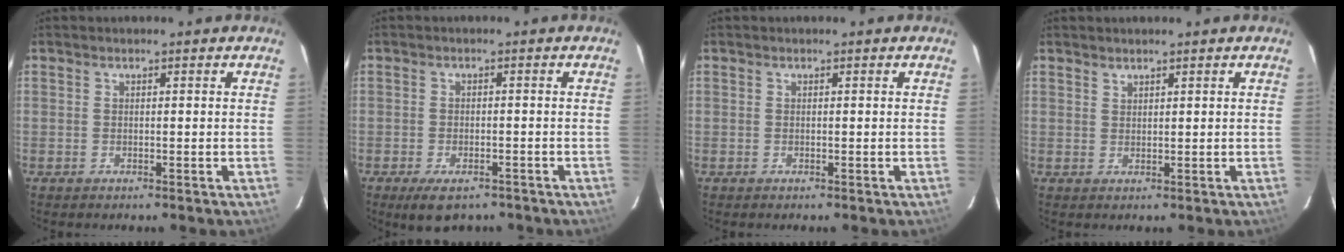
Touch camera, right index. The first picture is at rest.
{"total": 6.3, "force": [-4.4, 2.7, 3.5], "torque": [-0.073, -0.015, -0.065]}
{"total": 0.0}
{"total": 1.0, "force": [1.0, 0.3, 0.1], "torque": [-0.002, 0.002, 0.020]}